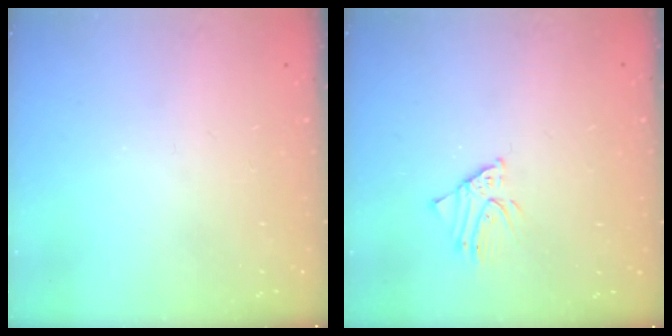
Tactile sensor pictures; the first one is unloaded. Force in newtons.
{"total": 2.3, "press": 2.3, "slide": 0.2}